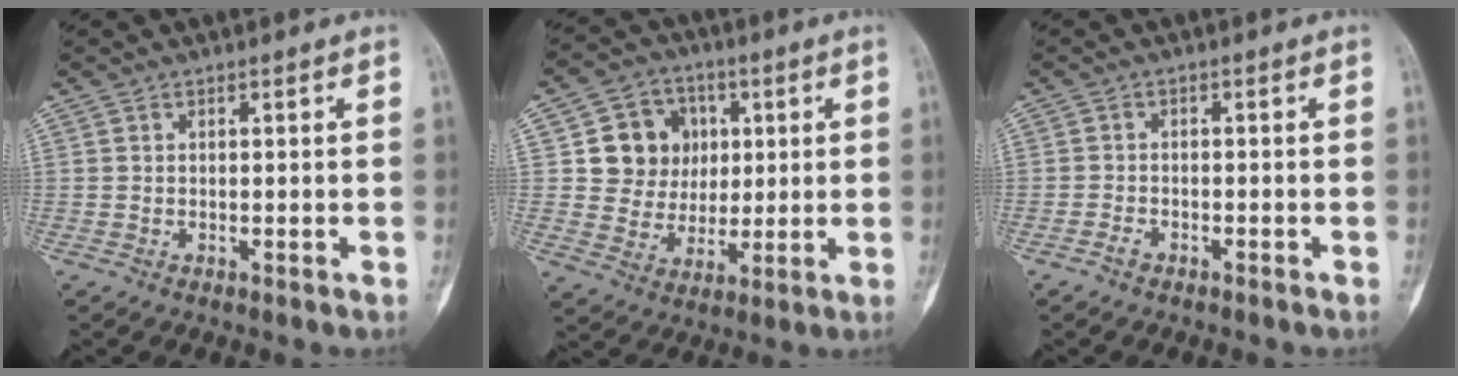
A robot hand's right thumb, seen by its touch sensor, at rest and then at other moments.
{"total": 11.4, "force": [2.6, 10.4, 4.0], "torque": [-0.014, 0.001, 0.048]}
{"total": 1.5, "force": [-1.2, 0.7, 0.5], "torque": [-0.015, 0.005, -0.025]}